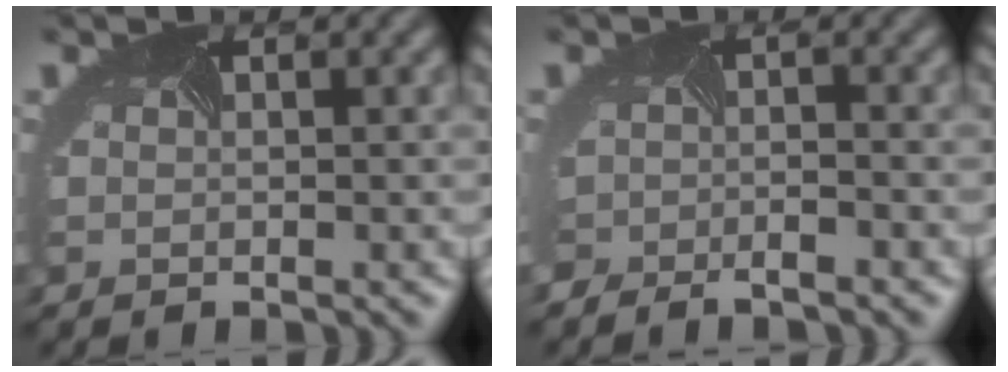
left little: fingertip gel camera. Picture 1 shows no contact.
{"total": 2.0, "force": [-1.9, 0.4, 0.6], "torque": [-0.014, -0.024, -0.029]}